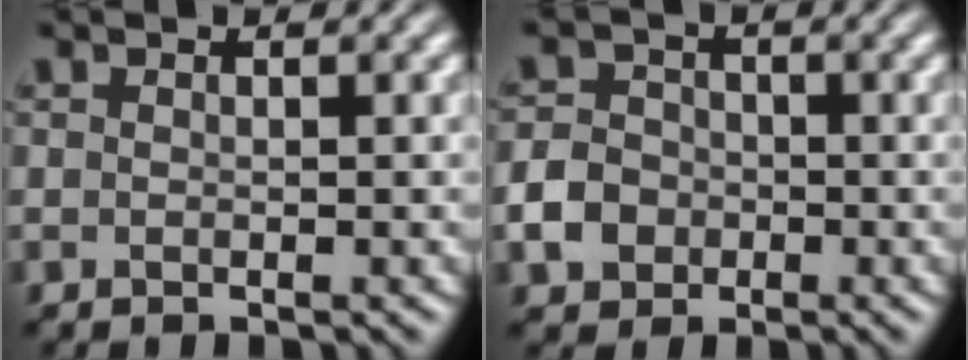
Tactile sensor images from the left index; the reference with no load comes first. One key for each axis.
{"total": 3.4, "fx": -1.1, "fy": 3.0, "fz": 1.2, "tx": -0.024, "ty": 0.005, "tz": -0.026}